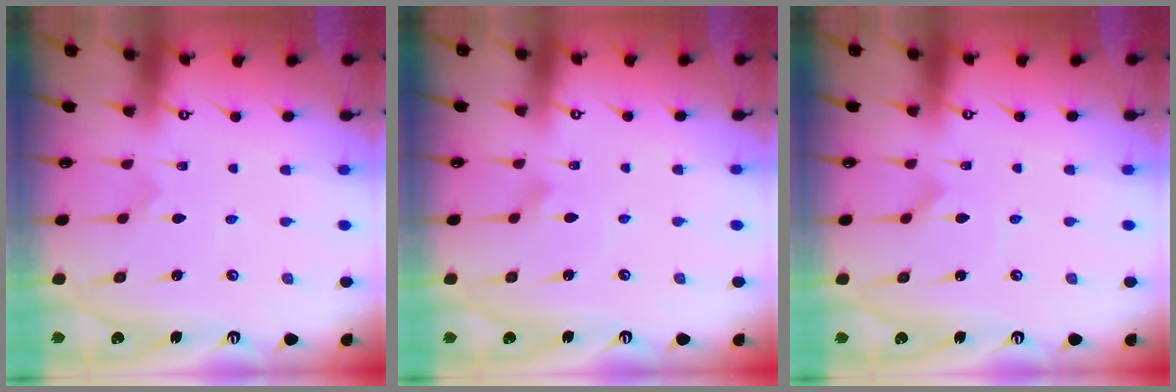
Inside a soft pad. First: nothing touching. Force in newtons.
{"total": 2.2, "press": 2.2, "slide": 0.1}
{"total": 0.0}